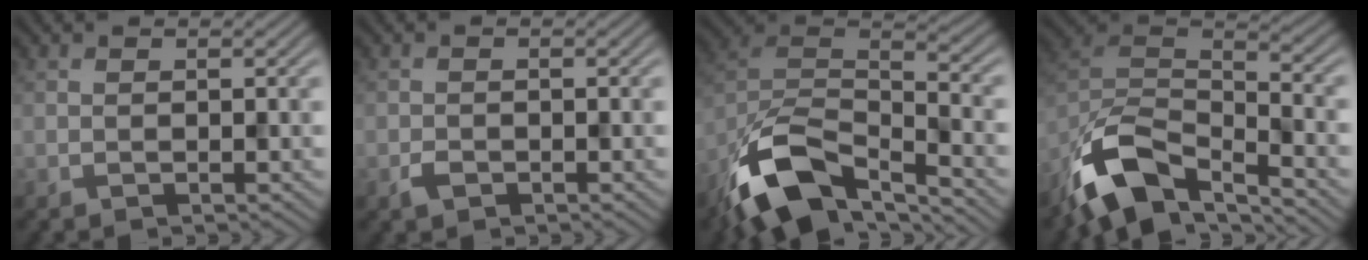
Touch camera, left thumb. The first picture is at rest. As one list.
[{"total": 1.3, "force": [-0.8, 0.9, 0.7], "torque": [-0.014, -0.003, -0.017]}, {"total": 14.0, "force": [-9.2, 5.7, 8.8], "torque": [-0.190, -0.018, -0.181]}, {"total": 12.4, "force": [-8.5, 5.0, 7.5], "torque": [-0.157, -0.015, -0.176]}]